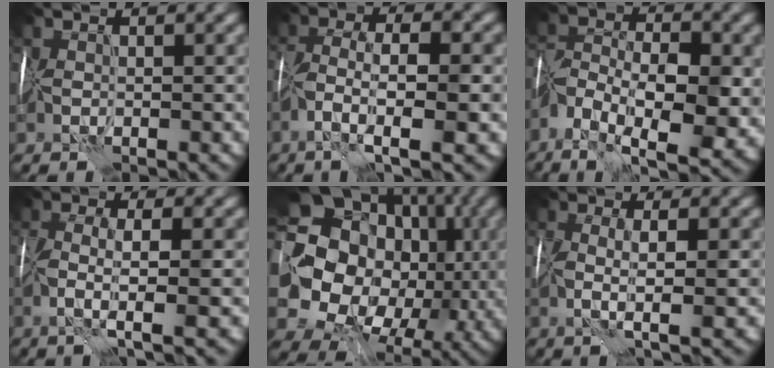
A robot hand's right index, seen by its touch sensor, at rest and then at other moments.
{"total": 6.4, "force": [-2.3, 2.0, 5.6], "torque": [-0.103, 0.012, -0.043]}
{"total": 11.2, "force": [-4.8, 5.7, 8.4], "torque": [-0.151, -0.005, -0.081]}
{"total": 4.5, "force": [-0.9, 0.9, 4.3], "torque": [-0.074, 0.000, -0.018]}
{"total": 20.6, "force": [1.9, 17.4, 10.9], "torque": [-0.189, -0.014, 0.027]}
{"total": 3.5, "force": [-0.1, 0.5, 3.4], "torque": [-0.057, -0.001, -0.003]}